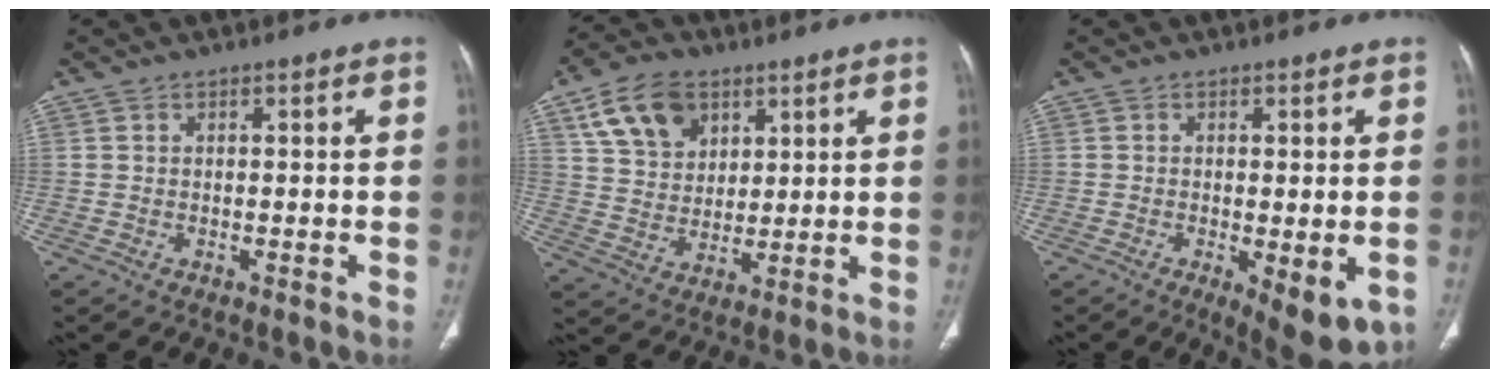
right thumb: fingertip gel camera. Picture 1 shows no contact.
{"total": 11.9, "force": [5.9, 8.3, 6.2], "torque": [-0.084, -0.015, 0.113]}
{"total": 8.2, "force": [-2.6, 2.9, 7.3], "torque": [-0.097, -0.019, -0.032]}